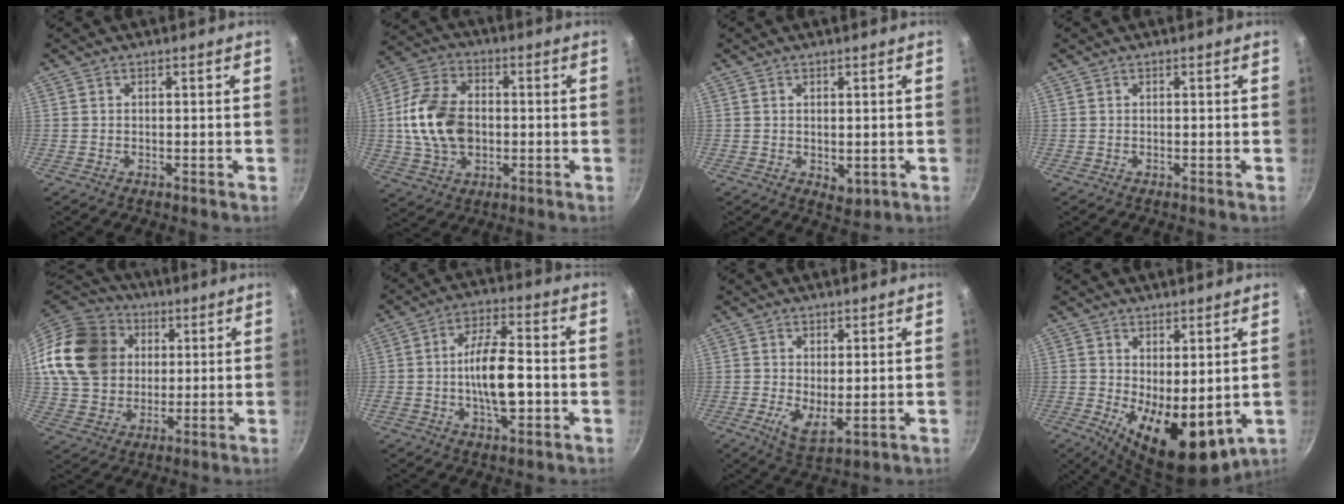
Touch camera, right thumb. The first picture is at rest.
{"total": 15.0, "force": [-0.3, 10.5, 10.7], "torque": [-0.192, 0.019, -0.011]}
{"total": 2.3, "force": [0.0, 1.5, 1.8], "torque": [-0.026, -0.008, 0.003]}
{"total": 0.0}
{"total": 20.8, "force": [5.3, 17.4, 10.1], "torque": [-0.184, 0.021, 0.104]}
{"total": 11.5, "force": [-1.8, 4.9, 10.2], "torque": [-0.170, 0.026, -0.032]}
{"total": 5.8, "force": [0.2, 2.6, 5.2], "torque": [-0.085, -0.020, 0.012]}
{"total": 12.3, "force": [0.0, 5.8, 10.8], "torque": [-0.136, -0.022, 0.017]}